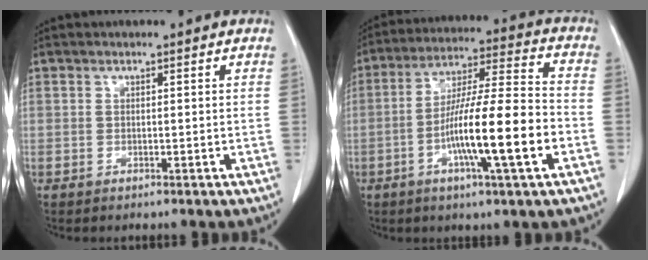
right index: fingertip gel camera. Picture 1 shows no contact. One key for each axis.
{"total": 15.6, "fx": -4.8, "fy": 0.5, "fz": 14.8, "tx": -0.260, "ty": -0.002, "tz": -0.084}